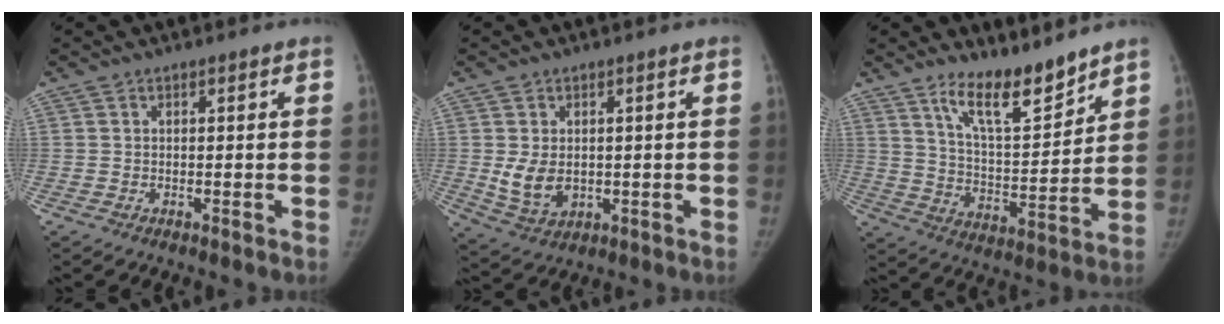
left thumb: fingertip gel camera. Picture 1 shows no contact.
{"total": 6.3, "force": [0.1, 4.6, 4.3], "torque": [-0.066, -0.016, 0.017]}
{"total": 11.9, "force": [9.5, 3.1, 6.5], "torque": [-0.086, -0.079, 0.171]}